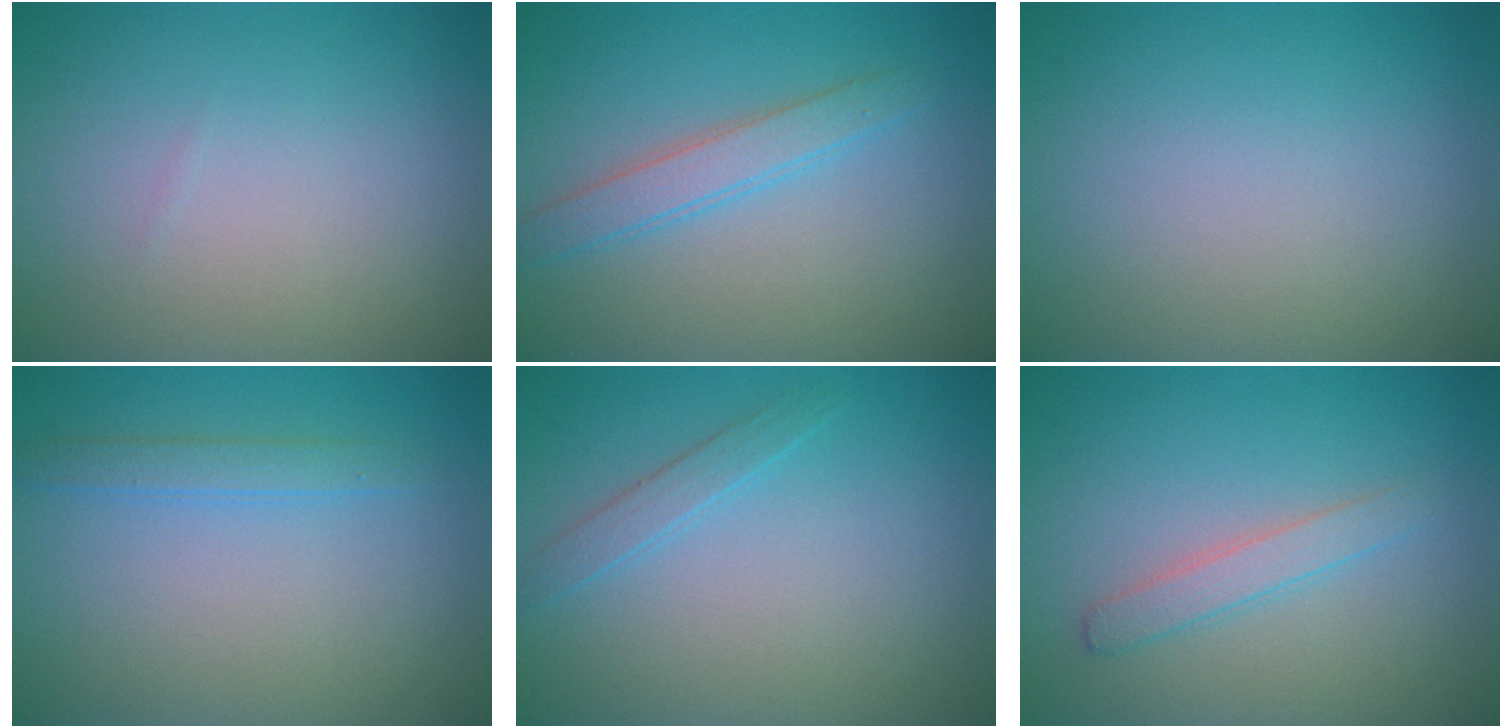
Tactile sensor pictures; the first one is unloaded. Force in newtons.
{"total": 2.5, "press": 2.5, "slide": 0.2}
{"total": 0.0}
{"total": 1.5, "press": 1.5, "slide": 0.1}
{"total": 1.4, "press": 1.4, "slide": 0.1}
{"total": 1.7, "press": 1.7, "slide": 0.1}